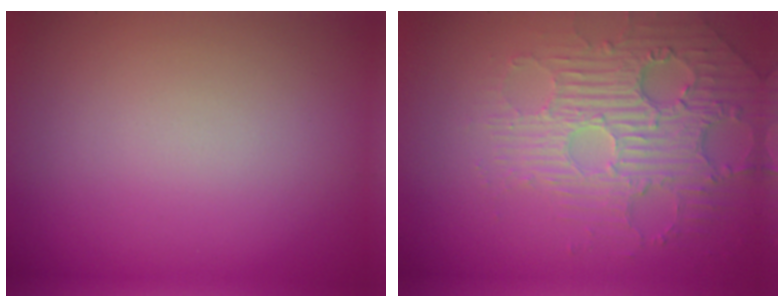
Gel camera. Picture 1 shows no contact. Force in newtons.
{"total": 4.2, "press": 3.9, "slide": 1.7}